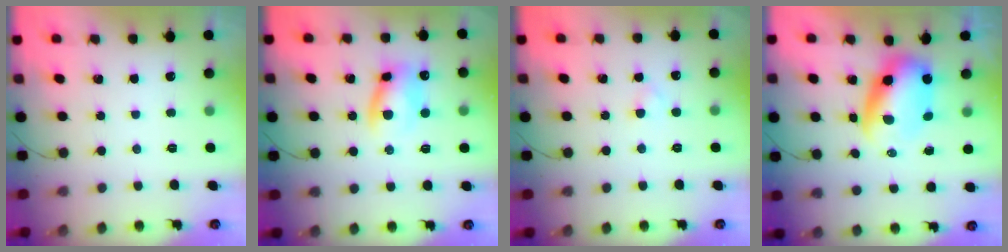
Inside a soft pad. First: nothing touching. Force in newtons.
{"total": 10.0, "press": 9.8, "slide": 1.7}
{"total": 1.7, "press": 1.5, "slide": 0.9}
{"total": 7.7, "press": 7.4, "slide": 2.0}